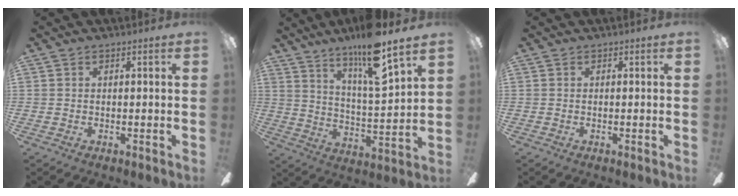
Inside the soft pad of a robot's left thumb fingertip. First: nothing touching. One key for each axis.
{"total": 14.8, "fx": 11.5, "fy": 1.9, "fz": 9.1, "tx": -0.169, "ty": -0.066, "tz": 0.189}
{"total": 0.0}